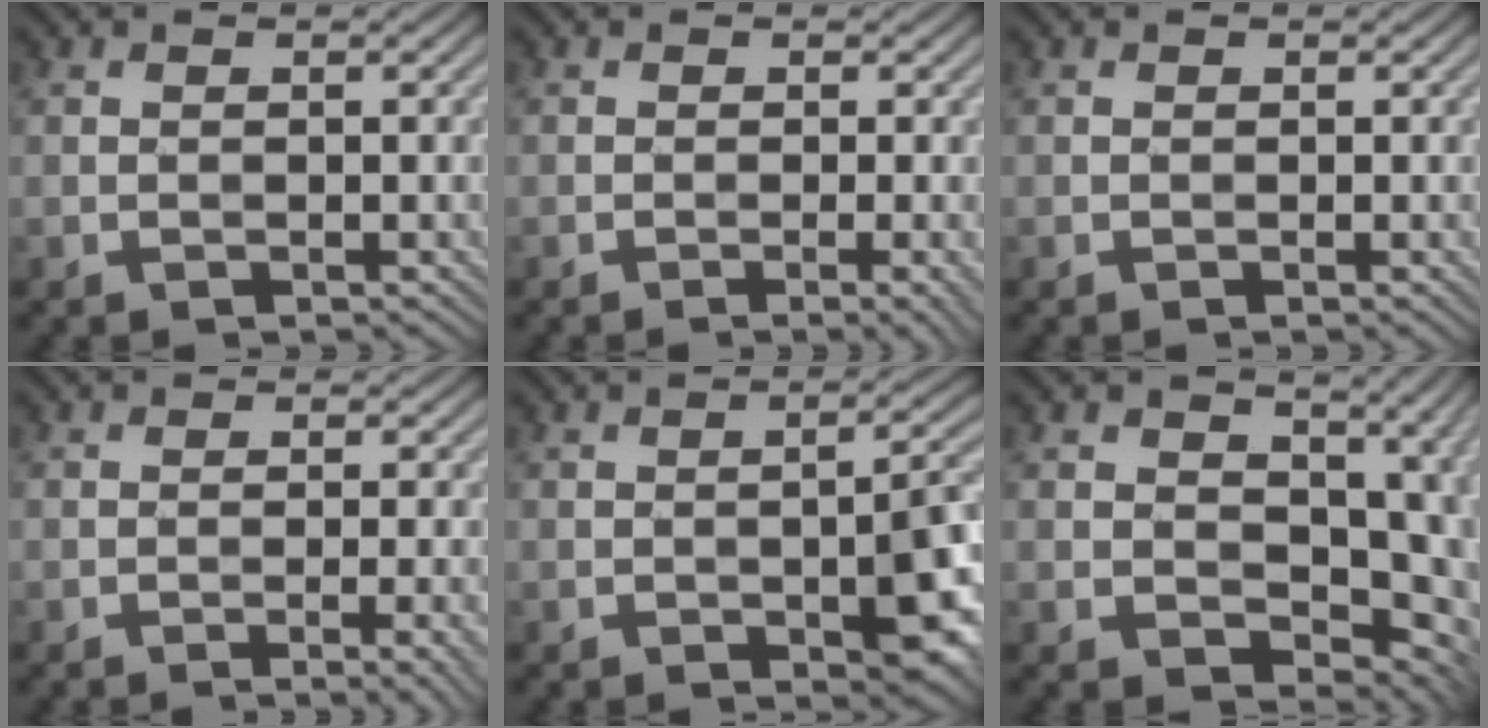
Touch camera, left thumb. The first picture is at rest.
{"total": 1.8, "force": [-0.6, 0.2, 1.7], "torque": [-0.026, 0.000, -0.013]}
{"total": 0.0}
{"total": 2.9, "force": [-0.8, 0.5, 2.7], "torque": [-0.036, 0.004, -0.018]}
{"total": 7.1, "force": [-2.4, 2.8, 6.0], "torque": [-0.081, -0.005, -0.032]}
{"total": 12.9, "force": [0.4, 8.5, 9.7], "torque": [-0.137, -0.029, 0.024]}